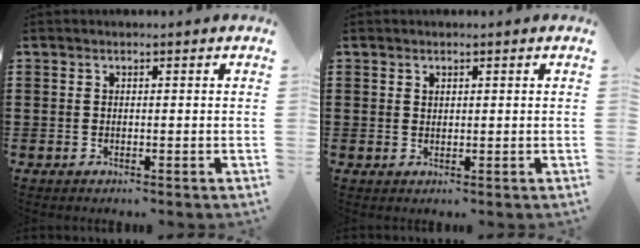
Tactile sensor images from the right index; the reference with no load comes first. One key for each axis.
{"total": 0.7, "fx": 0.5, "fy": 0.4, "fz": 0.2, "tx": -0.007, "ty": 0.001, "tz": 0.010}